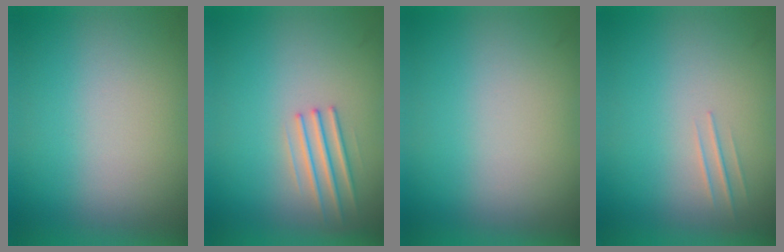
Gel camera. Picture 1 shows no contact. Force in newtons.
{"total": 2.4}
{"total": 0.0}
{"total": 1.0}